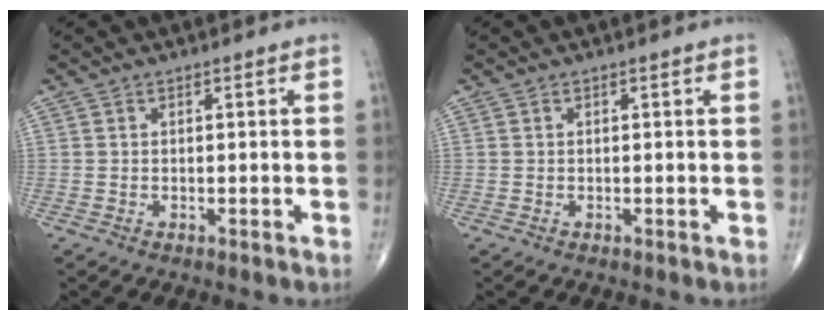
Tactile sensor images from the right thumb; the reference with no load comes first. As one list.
[{"total": 0.0}]